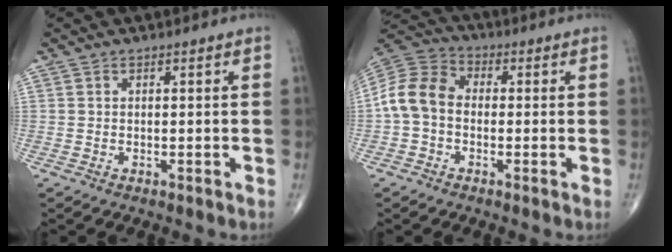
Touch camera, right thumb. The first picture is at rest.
{"total": 9.8, "force": [-1.0, 7.4, 6.3], "torque": [-0.118, 0.030, -0.034]}